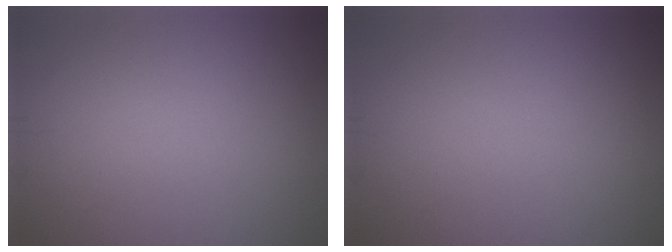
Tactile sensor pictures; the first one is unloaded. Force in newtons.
{"total": 0.0}